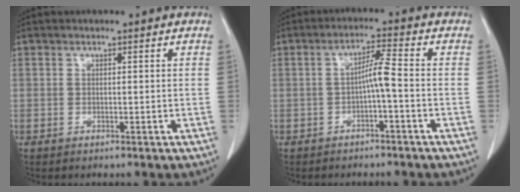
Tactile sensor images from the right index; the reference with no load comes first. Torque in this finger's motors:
{"motor_torque": [0.51, -0.17, 0.27, 0.07]}